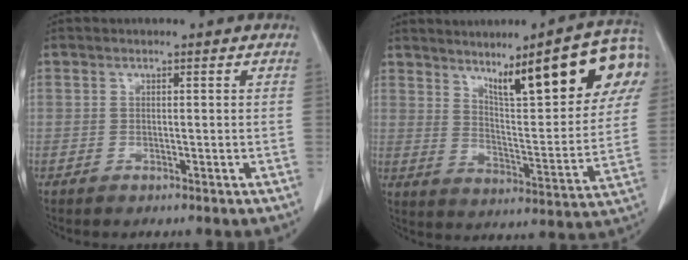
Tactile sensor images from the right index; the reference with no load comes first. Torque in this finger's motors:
{"motor_torque": [1.13, 1.01, 0.36, 0.13]}